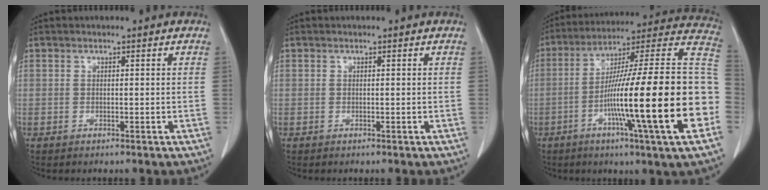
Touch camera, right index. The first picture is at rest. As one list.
[{"total": 0.0}, {"total": 27.9, "force": [-6.4, 0.0, 27.1], "torque": [-0.348, -0.006, -0.125]}]